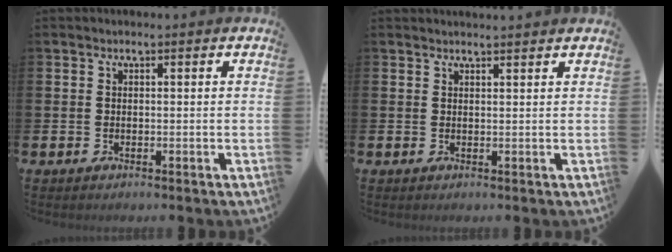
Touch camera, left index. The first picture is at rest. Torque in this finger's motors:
{"motor_torque": [1.01, -1.13, 0.27, 0.05]}